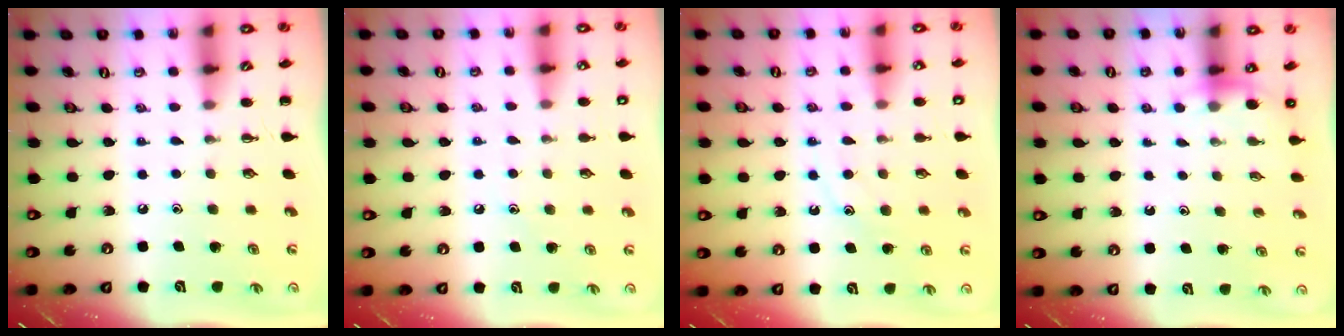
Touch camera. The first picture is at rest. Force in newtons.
{"total": 6.4, "press": 6.2, "slide": 1.8}
{"total": 11.8, "press": 11.8, "slide": 0.7}
{"total": 3.9, "press": 3.7, "slide": 1.2}